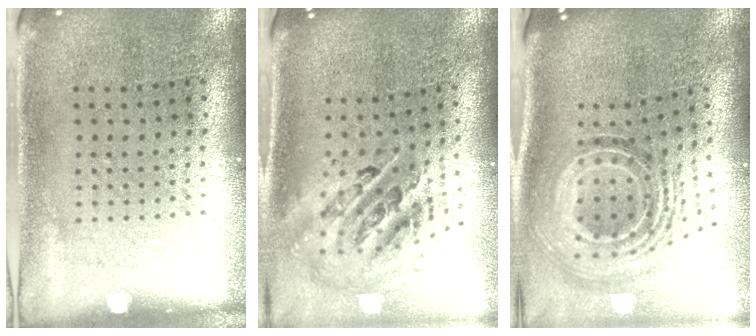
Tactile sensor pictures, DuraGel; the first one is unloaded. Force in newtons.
{"total": 1.8, "press": 1.4, "slide": 1.2}
{"total": 2.3, "press": 1.5, "slide": 1.7}